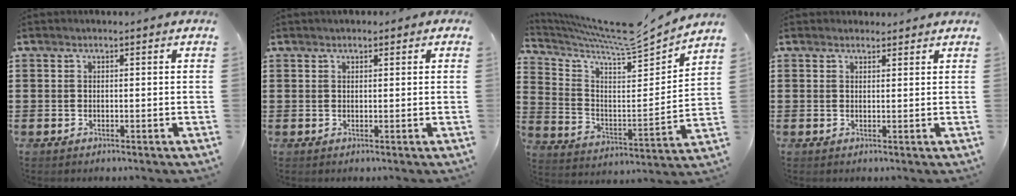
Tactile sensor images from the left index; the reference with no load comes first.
{"total": 0.9, "force": [0.7, 0.5, 0.4], "torque": [-0.008, 0.005, 0.012]}
{"total": 7.8, "force": [7.2, 0.7, 2.8], "torque": [-0.080, -0.064, 0.119]}
{"total": 1.4, "force": [1.3, 0.5, 0.0], "torque": [0.005, 0.000, 0.025]}